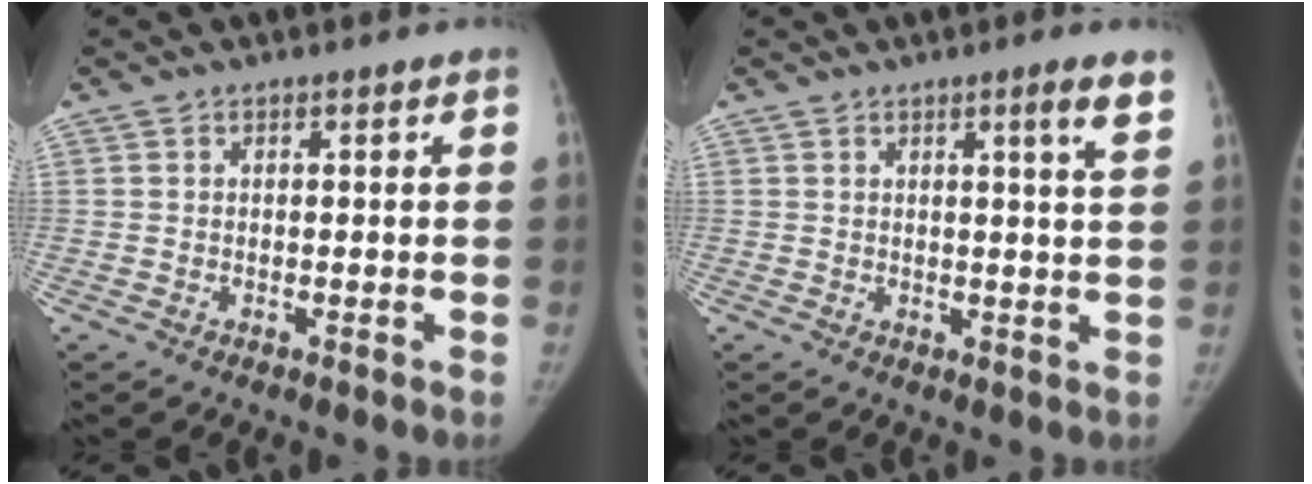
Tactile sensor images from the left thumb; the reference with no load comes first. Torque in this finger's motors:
{"motor_torque": [-0.22, 0.01, 0.37, -0.10, -0.01]}